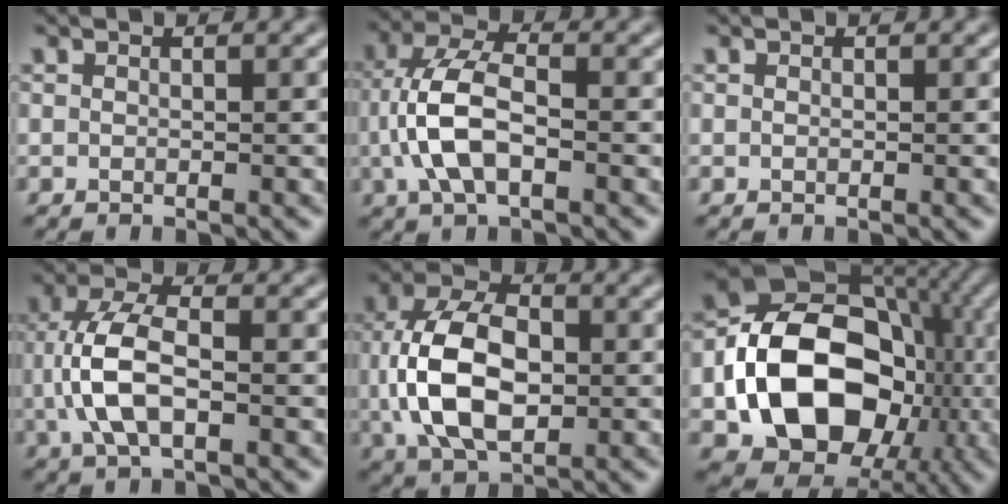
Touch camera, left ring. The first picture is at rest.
{"total": 6.2, "force": [-0.9, 3.0, 5.3], "torque": [-0.117, 0.008, -0.021]}
{"total": 0.0}
{"total": 5.8, "force": [-0.6, 2.8, 5.1], "torque": [-0.116, 0.005, -0.012]}
{"total": 9.8, "force": [-0.1, 6.1, 7.6], "torque": [-0.165, 0.005, -0.006]}
{"total": 14.7, "force": [-3.0, 11.0, 9.3], "torque": [-0.142, 0.001, -0.064]}